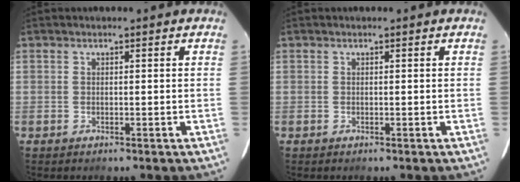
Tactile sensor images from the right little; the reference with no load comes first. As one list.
[{"total": 0.0}]